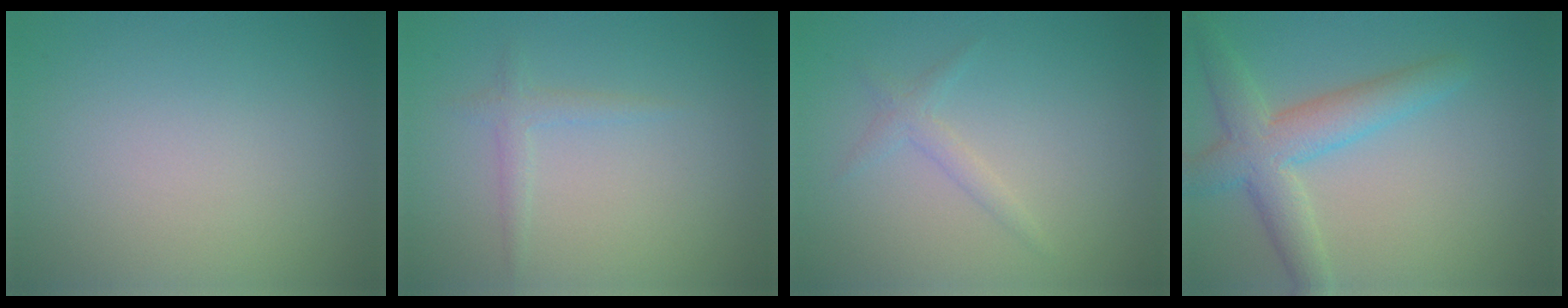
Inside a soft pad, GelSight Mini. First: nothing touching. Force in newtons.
{"total": 1.4, "press": 1.4, "slide": 0.1}
{"total": 1.4, "press": 1.4, "slide": 0.1}
{"total": 5.0, "press": 5.0, "slide": 0.2}